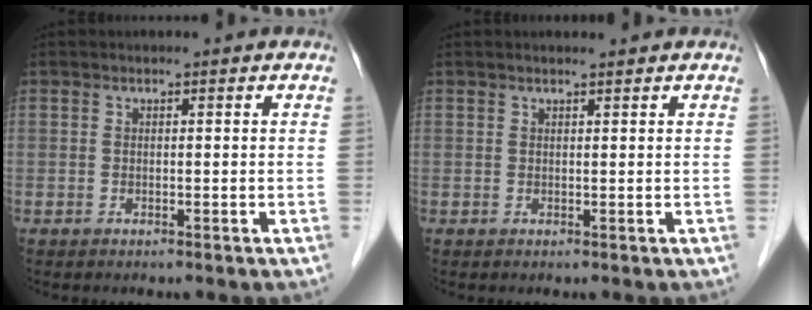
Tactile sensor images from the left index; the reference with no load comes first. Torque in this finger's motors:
{"motor_torque": [0.24, -0.25, 0.05, 0.01]}